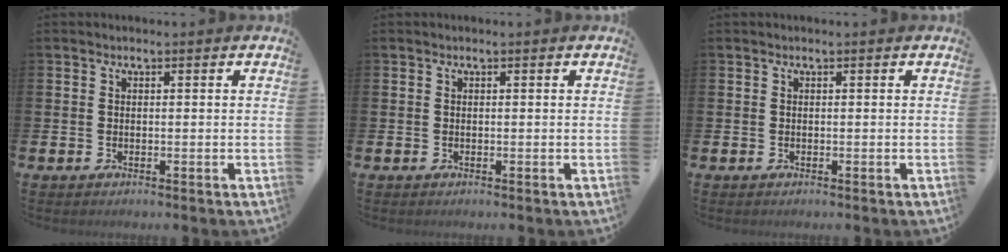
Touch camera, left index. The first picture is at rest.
{"total": 0.0}
{"total": 0.0}